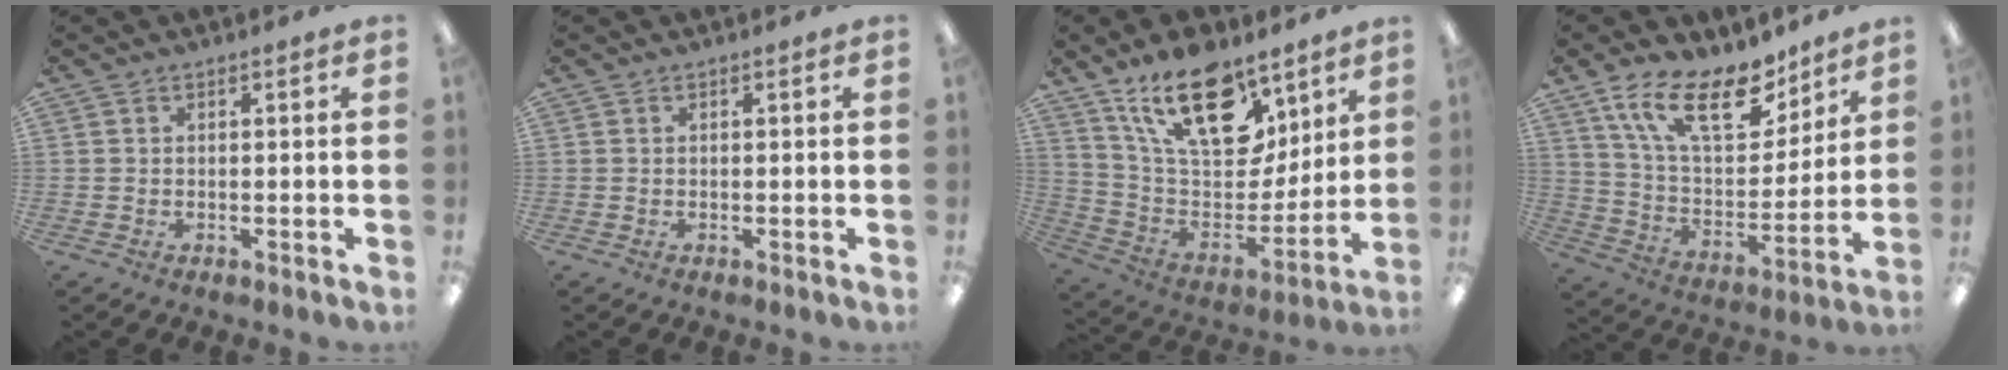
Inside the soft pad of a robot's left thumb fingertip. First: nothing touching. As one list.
[{"total": 0.0}, {"total": 22.5, "force": [14.2, 11.4, 13.2], "torque": [-0.227, -0.075, 0.256]}, {"total": 19.7, "force": [12.7, 8.9, 12.1], "torque": [-0.214, -0.060, 0.224]}]